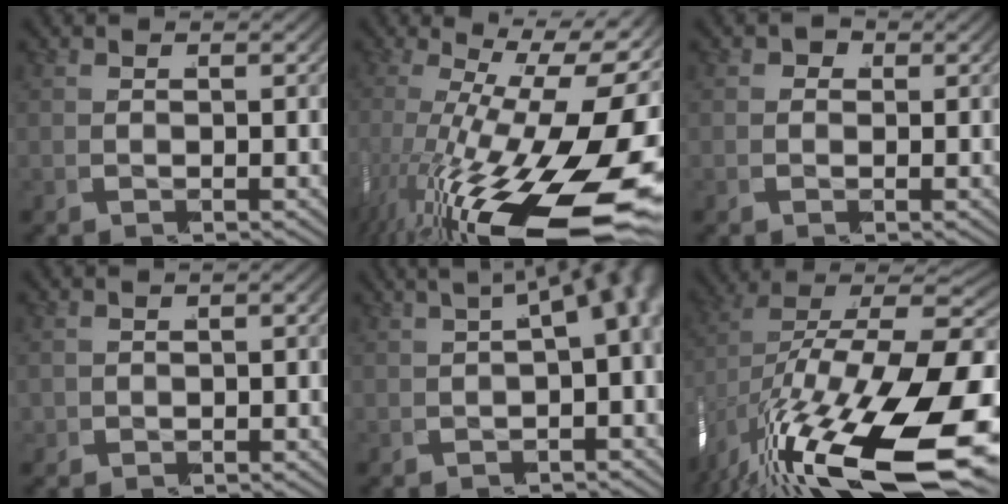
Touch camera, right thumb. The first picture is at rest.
{"total": 19.6, "force": [-4.5, 10.8, 15.7], "torque": [-0.277, -0.065, -0.042]}
{"total": 1.0, "force": [-0.2, 1.0, 0.0], "torque": [-0.006, -0.009, -0.004]}
{"total": 1.5, "force": [-0.3, 1.2, 0.9], "torque": [-0.010, -0.002, 0.000]}
{"total": 10.1, "force": [2.6, 5.8, 7.8], "torque": [-0.082, 0.034, 0.016]}
{"total": 17.9, "force": [-6.9, 9.8, 13.4], "torque": [-0.270, -0.082, -0.073]}